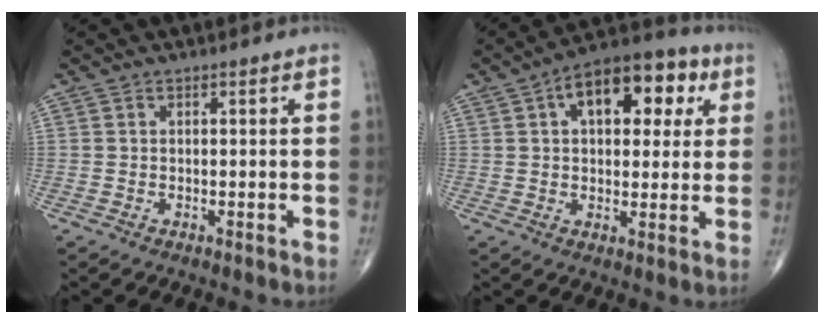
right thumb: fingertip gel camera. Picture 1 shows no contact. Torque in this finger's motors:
{"motor_torque": [0.42, 2.65, 1.47, 0.54, 0.11]}